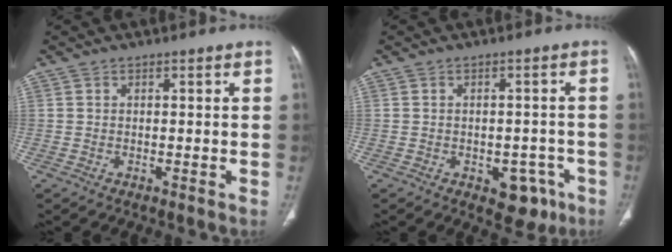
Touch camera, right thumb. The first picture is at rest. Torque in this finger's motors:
{"motor_torque": [1.99, -0.97, 0.74, -0.28, -0.01]}